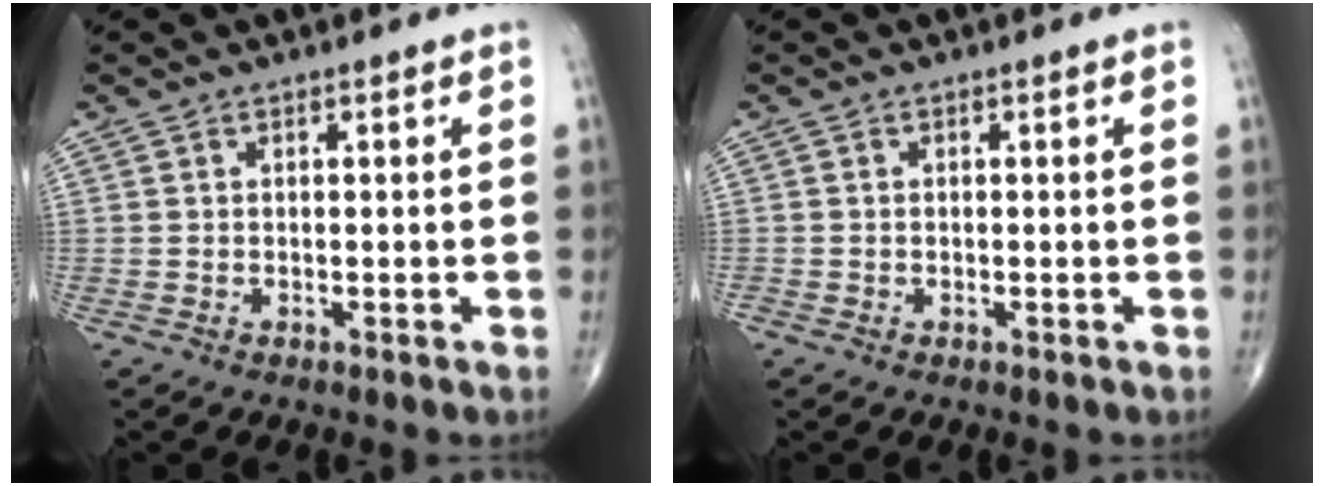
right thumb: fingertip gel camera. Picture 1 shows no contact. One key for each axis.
{"total": 0.0}